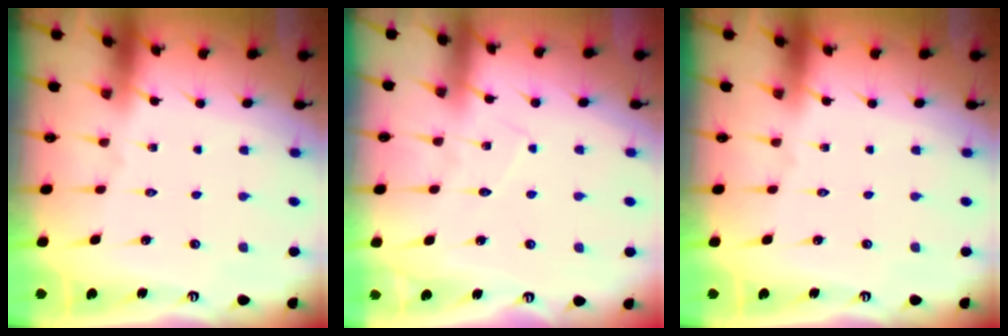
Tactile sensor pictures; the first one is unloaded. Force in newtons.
{"total": 4.7, "press": 4.7, "slide": 0.4}
{"total": 0.0}